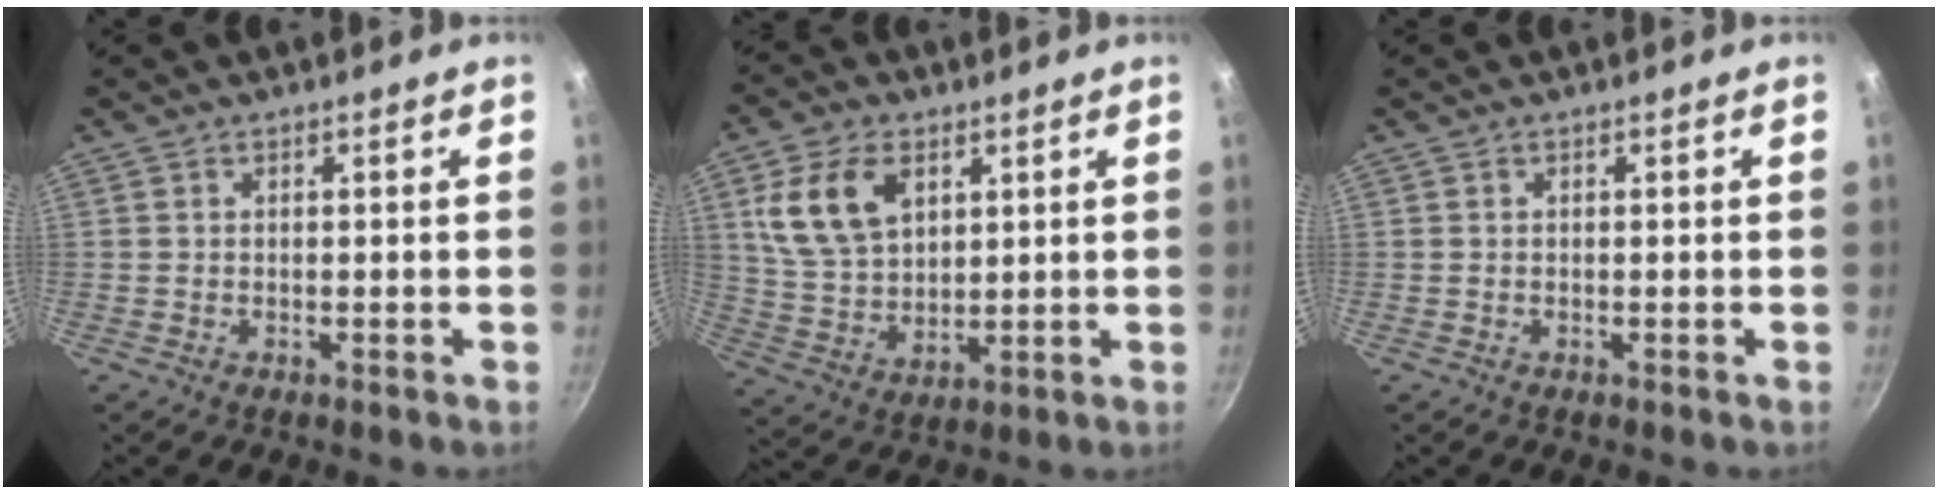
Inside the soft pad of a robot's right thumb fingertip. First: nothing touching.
{"total": 13.1, "force": [5.0, 8.4, 8.7], "torque": [-0.148, -0.015, 0.106]}
{"total": 0.0}